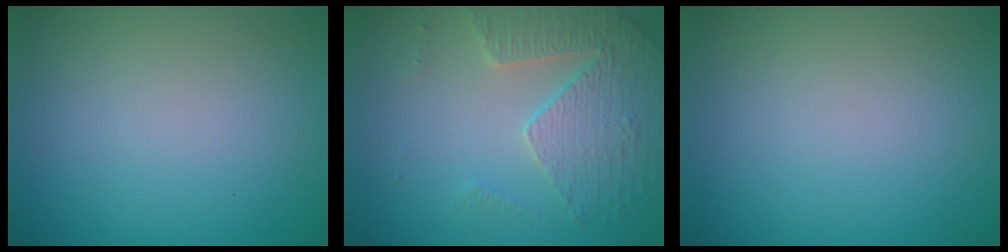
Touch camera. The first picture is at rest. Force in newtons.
{"total": 3.7, "press": 3.6, "slide": 0.9}
{"total": 0.0}